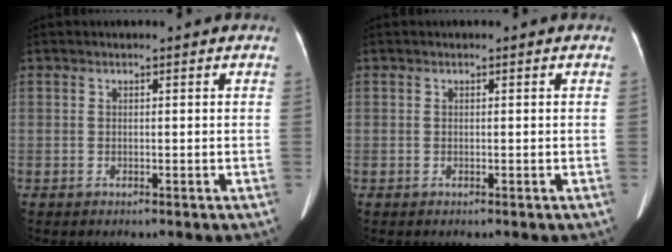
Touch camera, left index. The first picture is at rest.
{"total": 0.0}